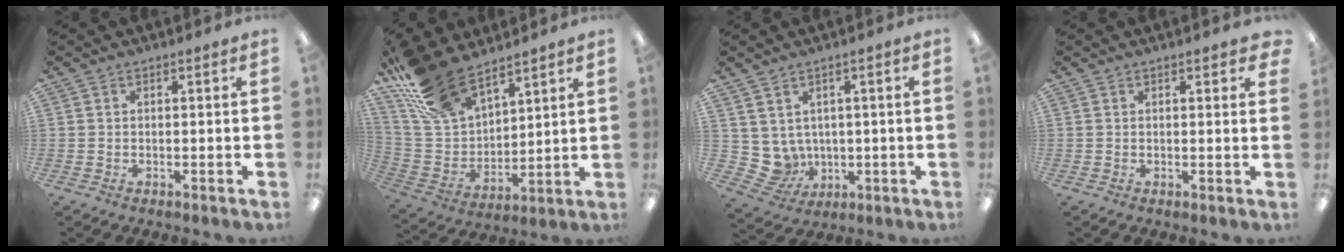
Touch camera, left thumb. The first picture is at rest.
{"total": 17.8, "force": [14.0, 8.2, 7.2], "torque": [-0.170, -0.074, 0.265]}
{"total": 5.9, "force": [1.5, 5.6, 1.1], "torque": [-0.053, -0.018, 0.036]}
{"total": 1.2, "force": [1.0, 0.3, 0.5], "torque": [0.005, -0.005, 0.015]}